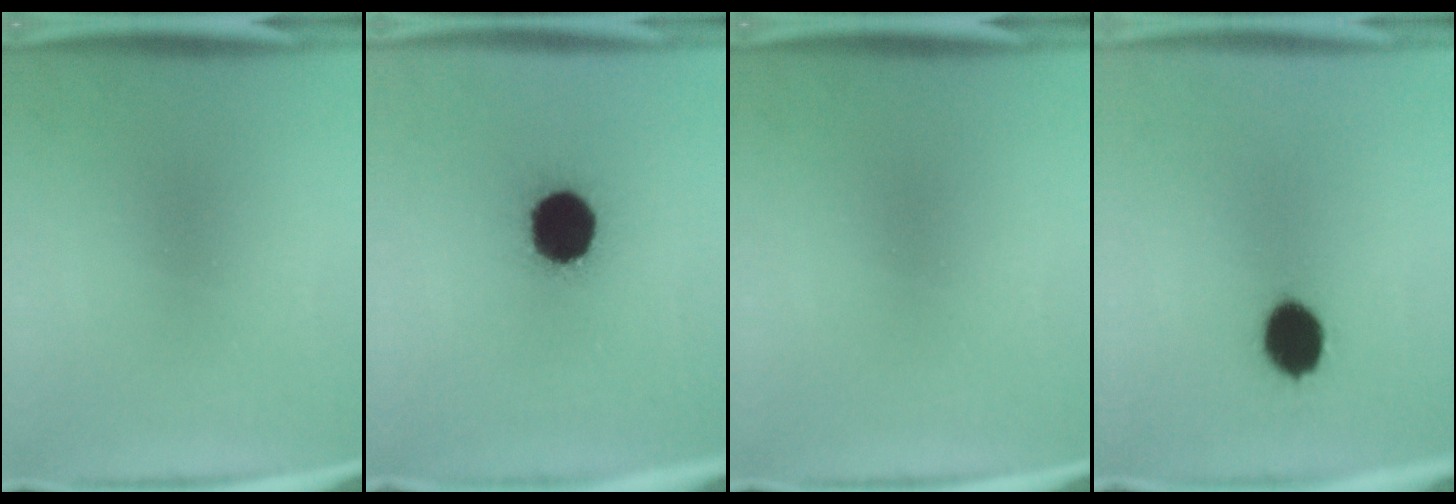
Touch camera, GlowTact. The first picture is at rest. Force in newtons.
{"total": 18.0}
{"total": 0.0}
{"total": 10.9}